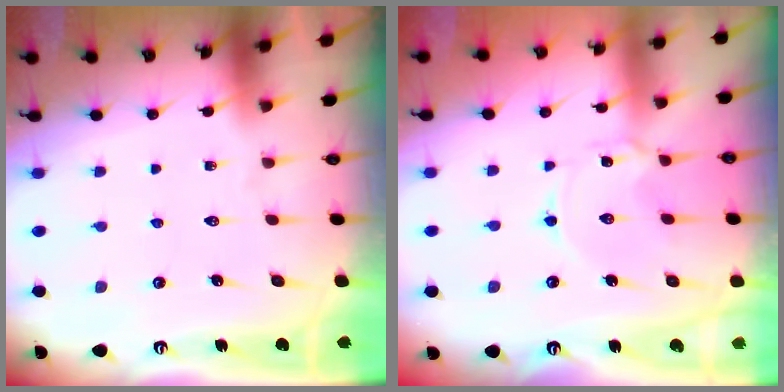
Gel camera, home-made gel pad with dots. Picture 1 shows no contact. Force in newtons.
{"total": 2.5, "press": 2.5, "slide": 0.3}